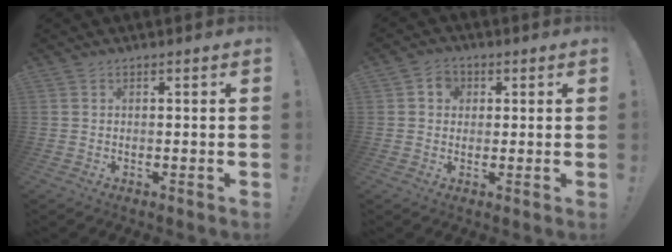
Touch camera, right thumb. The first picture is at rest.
{"total": 4.6, "force": [1.2, 4.1, 1.7], "torque": [-0.020, 0.000, 0.021]}